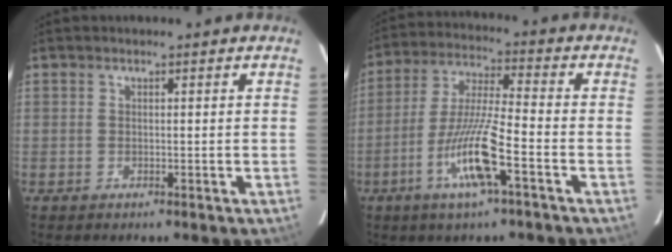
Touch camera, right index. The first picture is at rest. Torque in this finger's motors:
{"motor_torque": [1.70, -0.44, 0.83, 0.13]}